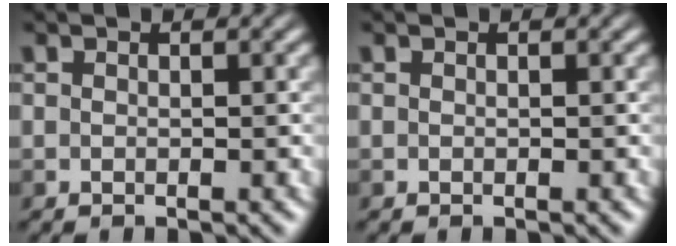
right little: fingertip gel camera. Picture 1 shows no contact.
{"total": 0.0}